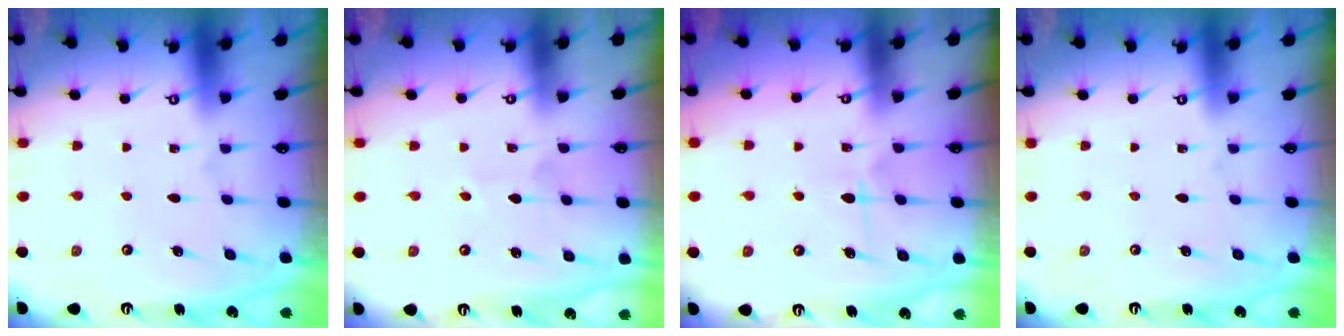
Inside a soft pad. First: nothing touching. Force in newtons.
{"total": 2.1, "press": 2.1, "slide": 0.2}
{"total": 5.5, "press": 5.4, "slide": 0.6}
{"total": 0.0}